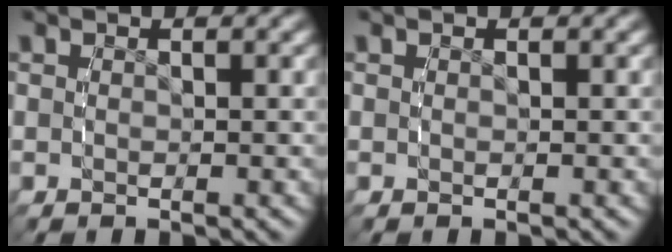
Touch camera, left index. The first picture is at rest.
{"total": 0.0}